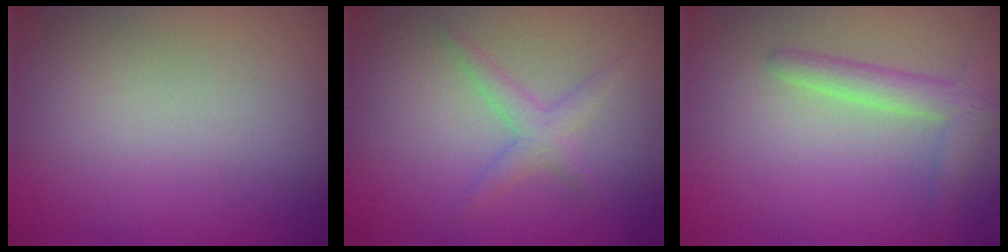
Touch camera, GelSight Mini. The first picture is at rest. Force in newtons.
{"total": 1.9, "press": 1.9, "slide": 0.1}
{"total": 2.6, "press": 2.6, "slide": 0.2}